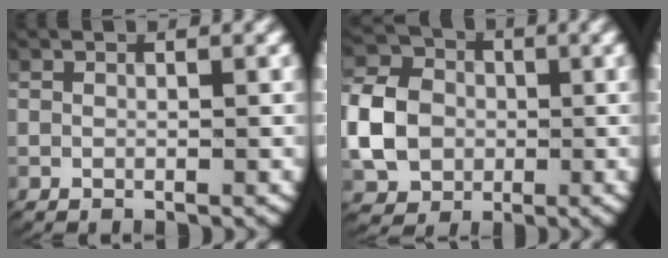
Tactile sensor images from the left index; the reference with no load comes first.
{"total": 7.6, "force": [-0.2, 6.5, 3.9], "torque": [-0.086, -0.017, 0.001]}